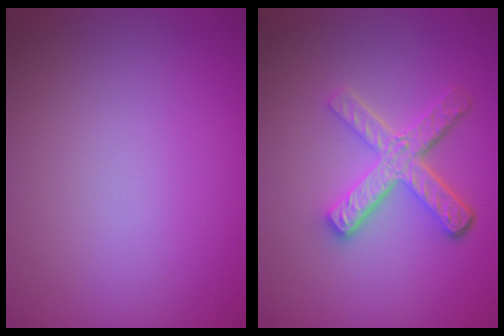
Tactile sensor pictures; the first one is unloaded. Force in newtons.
{"total": 5.0, "press": 3.6, "slide": 3.5}